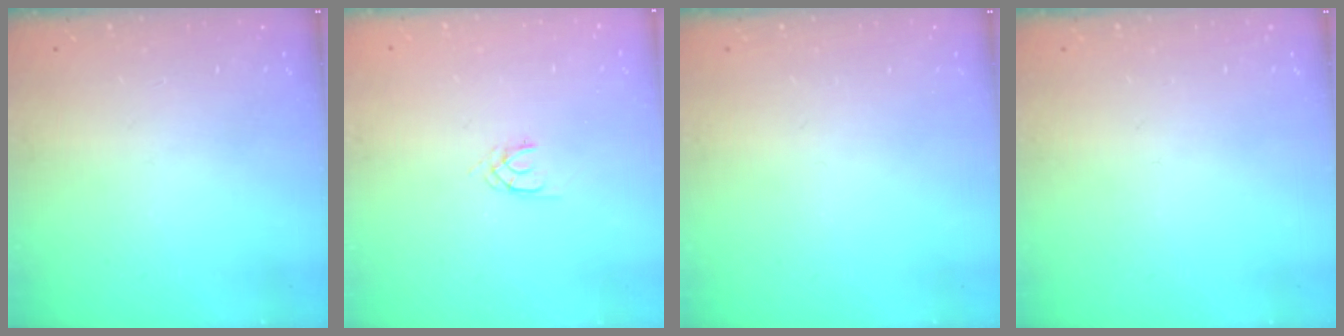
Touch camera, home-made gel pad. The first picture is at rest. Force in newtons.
{"total": 1.3, "press": 1.2, "slide": 0.3}
{"total": 0.0}
{"total": 0.0}